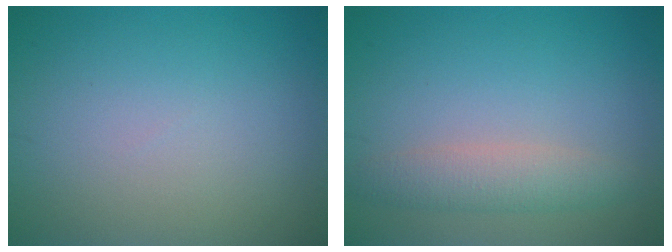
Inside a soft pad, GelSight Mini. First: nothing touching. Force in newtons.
{"total": 2.8, "press": 2.8, "slide": 0.0}